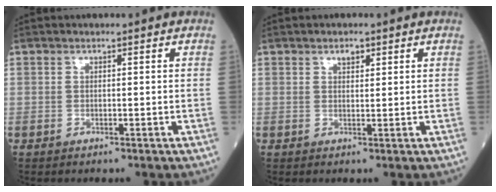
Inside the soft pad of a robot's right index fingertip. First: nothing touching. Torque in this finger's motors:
{"motor_torque": [-0.03, -0.01, 0.00, 0.03]}